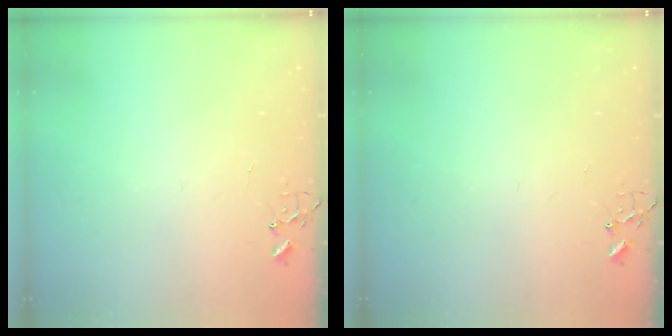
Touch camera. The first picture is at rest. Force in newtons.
{"total": 0.0}